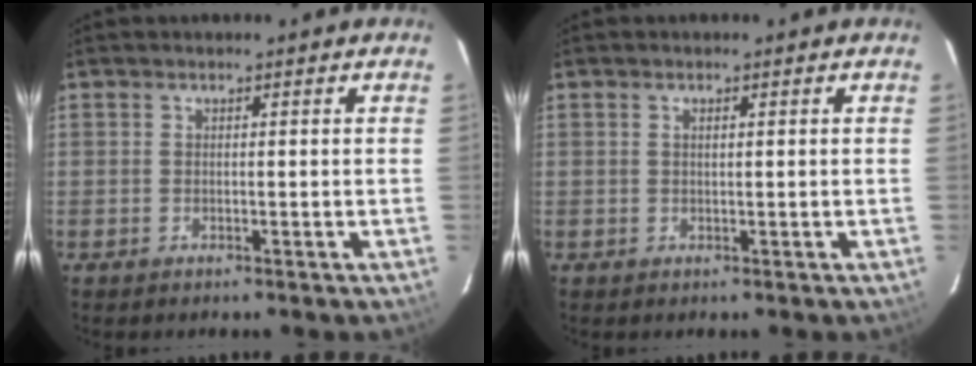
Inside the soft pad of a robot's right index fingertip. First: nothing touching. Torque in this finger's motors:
{"motor_torque": [-0.21, 0.04, -0.06, -0.01]}